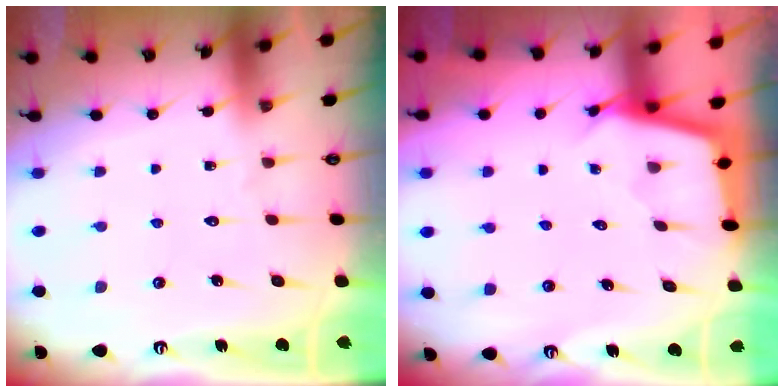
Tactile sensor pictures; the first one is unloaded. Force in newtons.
{"total": 2.6, "press": 2.6, "slide": 0.2}